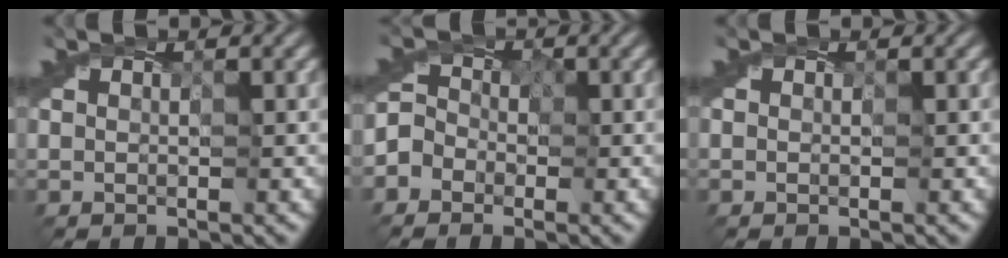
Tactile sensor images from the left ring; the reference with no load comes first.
{"total": 2.7, "force": [-1.8, 2.0, 0.4], "torque": [-0.004, 0.007, -0.039]}
{"total": 0.0}